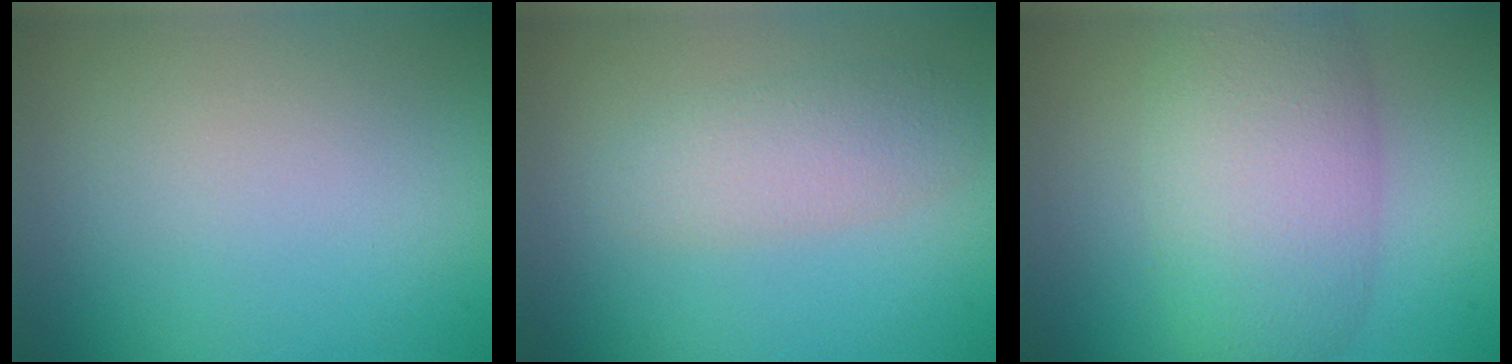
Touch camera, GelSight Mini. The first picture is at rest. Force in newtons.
{"total": 3.0, "press": 3.0, "slide": 0.1}
{"total": 7.6, "press": 7.5, "slide": 0.6}